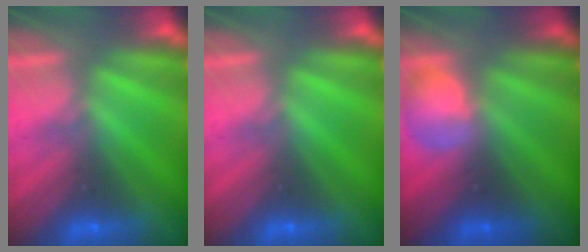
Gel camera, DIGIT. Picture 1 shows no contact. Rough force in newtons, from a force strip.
{"total": 0.0}
{"total": 2.4}